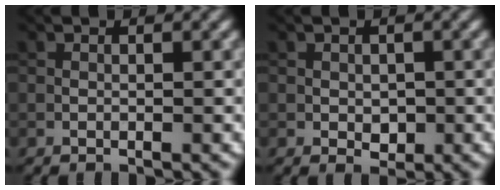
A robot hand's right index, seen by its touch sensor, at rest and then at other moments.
{"total": 1.3, "force": [-0.1, 1.1, 0.8], "torque": [-0.013, -0.004, 0.000]}